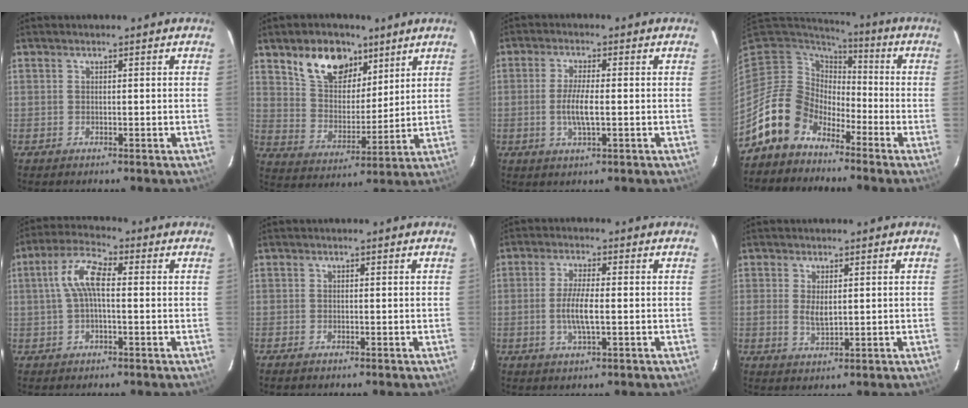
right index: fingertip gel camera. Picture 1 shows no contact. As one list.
[{"total": 13.1, "force": [8.0, 7.9, 6.7], "torque": [-0.125, 0.023, 0.152]}, {"total": 5.1, "force": [-0.9, 0.9, 4.9], "torque": [-0.097, -0.008, -0.016]}, {"total": 11.0, "force": [-7.8, 7.6, 1.7], "torque": [-0.054, 0.026, -0.145]}, {"total": 7.2, "force": [0.4, 2.6, 6.7], "torque": [-0.140, 0.021, 0.007]}, {"total": 1.1, "force": [-0.8, 0.6, 0.3], "torque": [-0.007, -0.002, -0.015]}, {"total": 5.5, "force": [-0.9, 1.1, 5.3], "torque": [-0.106, -0.006, -0.017]}, {"total": 3.1, "force": [0.7, 1.5, 2.6], "torque": [-0.047, -0.003, 0.014]}]